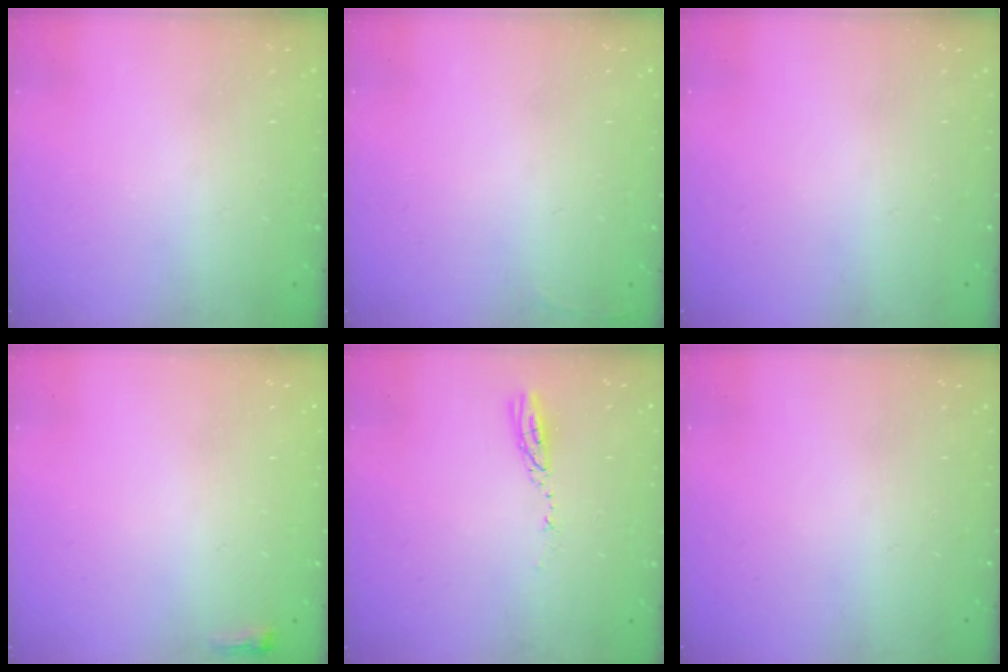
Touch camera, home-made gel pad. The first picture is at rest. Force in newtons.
{"total": 2.5, "press": 2.4, "slide": 0.9}
{"total": 0.0}
{"total": 2.6, "press": 2.5, "slide": 0.6}
{"total": 3.3, "press": 3.3, "slide": 0.2}
{"total": 0.0}